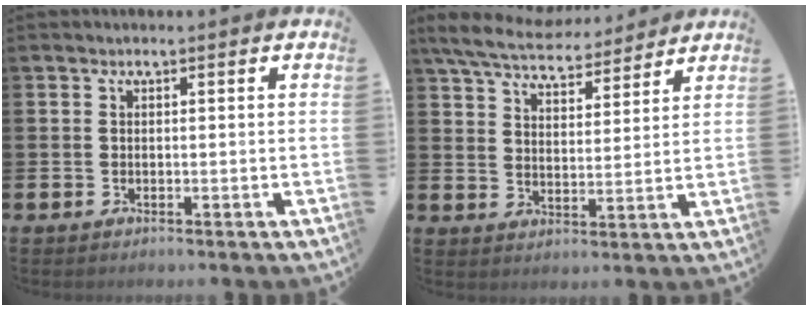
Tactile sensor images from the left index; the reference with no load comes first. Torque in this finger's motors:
{"motor_torque": [1.11, -1.02, 0.65, 0.21]}